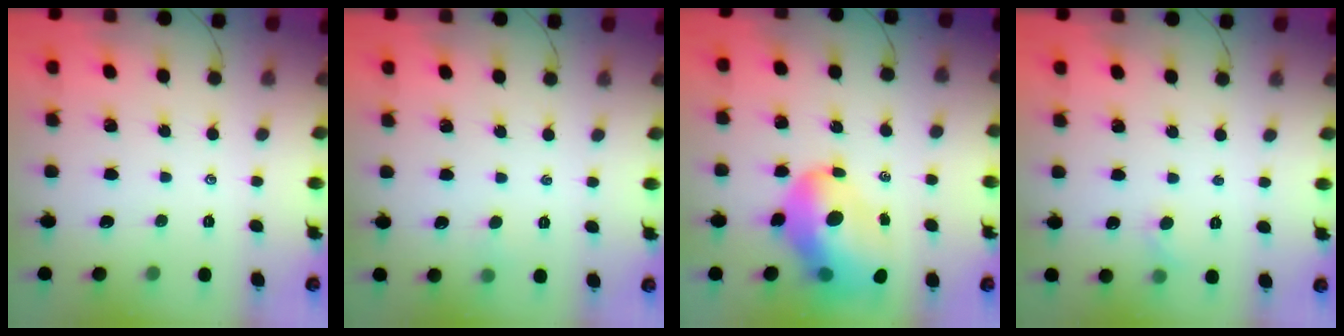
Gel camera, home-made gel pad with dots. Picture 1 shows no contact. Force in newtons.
{"total": 2.4, "press": 2.3, "slide": 0.7}
{"total": 16.7, "press": 16.1, "slide": 4.6}
{"total": 3.6, "press": 3.4, "slide": 1.3}